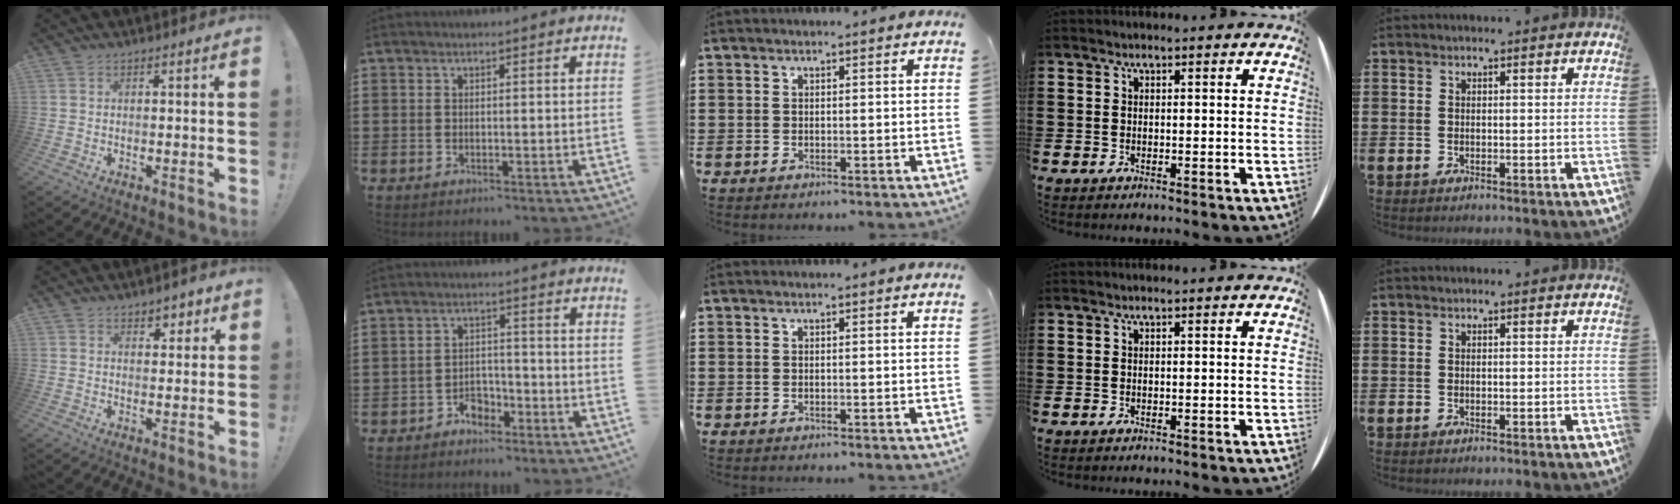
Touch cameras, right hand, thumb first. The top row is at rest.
{"thumb": {"total": 3.7, "force": [2.4, 2.7, 0.6], "torque": [0.010, -0.018, 0.039]}, "index": {"total": 3.3, "force": [-2.7, 1.7, 0.8], "torque": [-0.019, 0.009, -0.054]}}